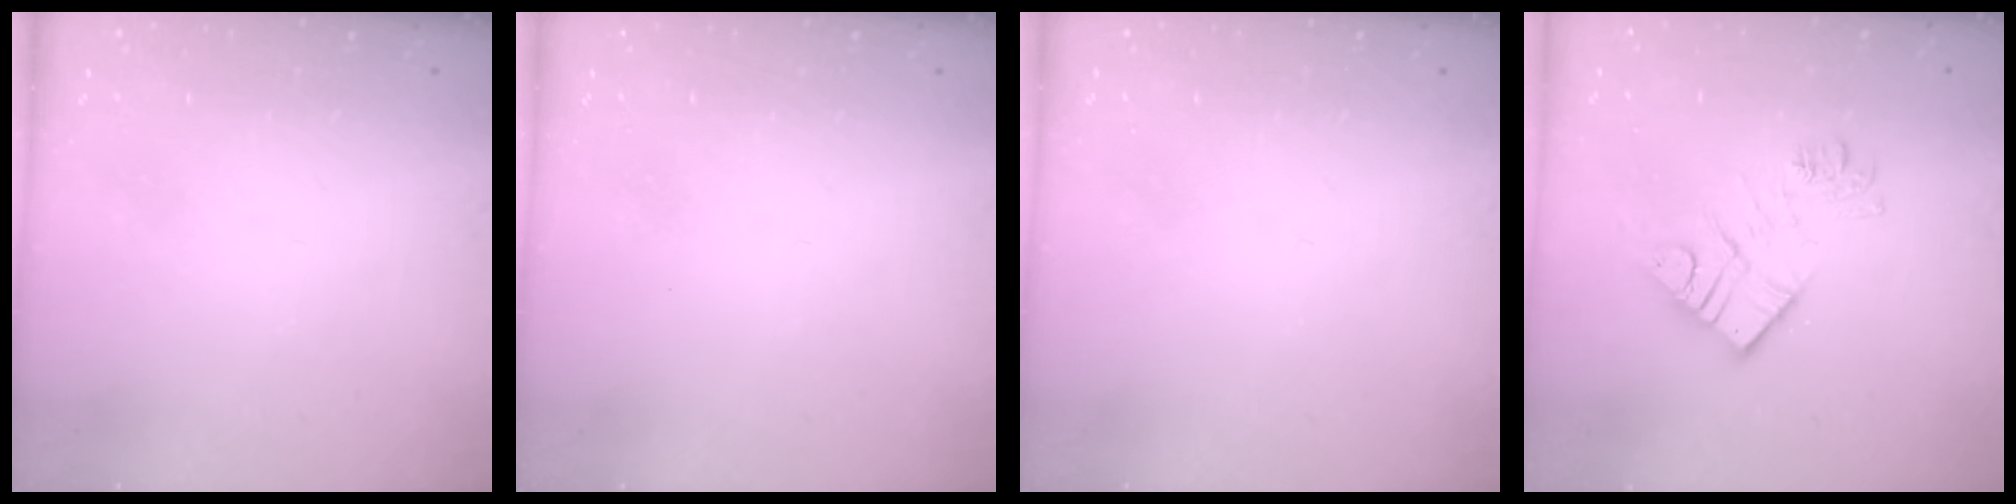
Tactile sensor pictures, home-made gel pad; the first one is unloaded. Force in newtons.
{"total": 0.0}
{"total": 0.0}
{"total": 11.3, "press": 11.3, "slide": 0.3}